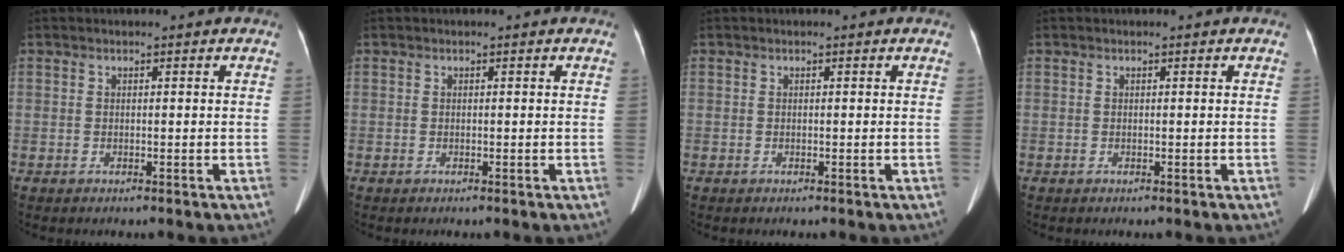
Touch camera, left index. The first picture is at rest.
{"total": 0.0}
{"total": 0.0}
{"total": 0.0}